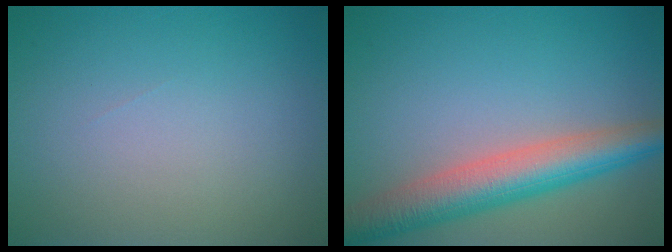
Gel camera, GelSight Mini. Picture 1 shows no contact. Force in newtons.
{"total": 6.6, "press": 6.6, "slide": 0.3}